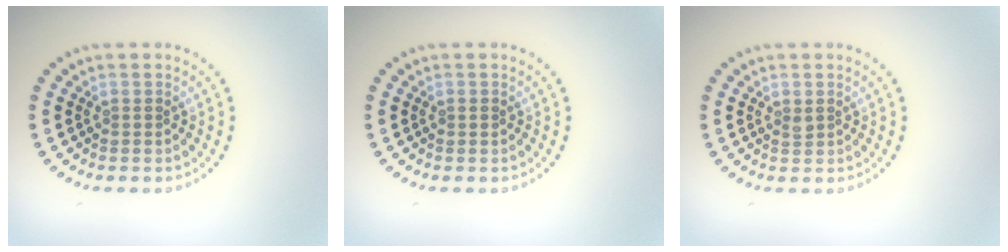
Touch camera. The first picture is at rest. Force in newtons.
{"total": 0.5, "press": 0.5, "slide": 0.1}
{"total": 0.6, "press": 0.5, "slide": 0.3}